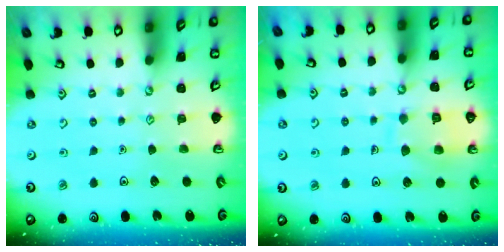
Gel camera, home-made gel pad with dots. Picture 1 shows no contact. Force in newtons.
{"total": 10.7, "press": 10.7, "slide": 1.0}